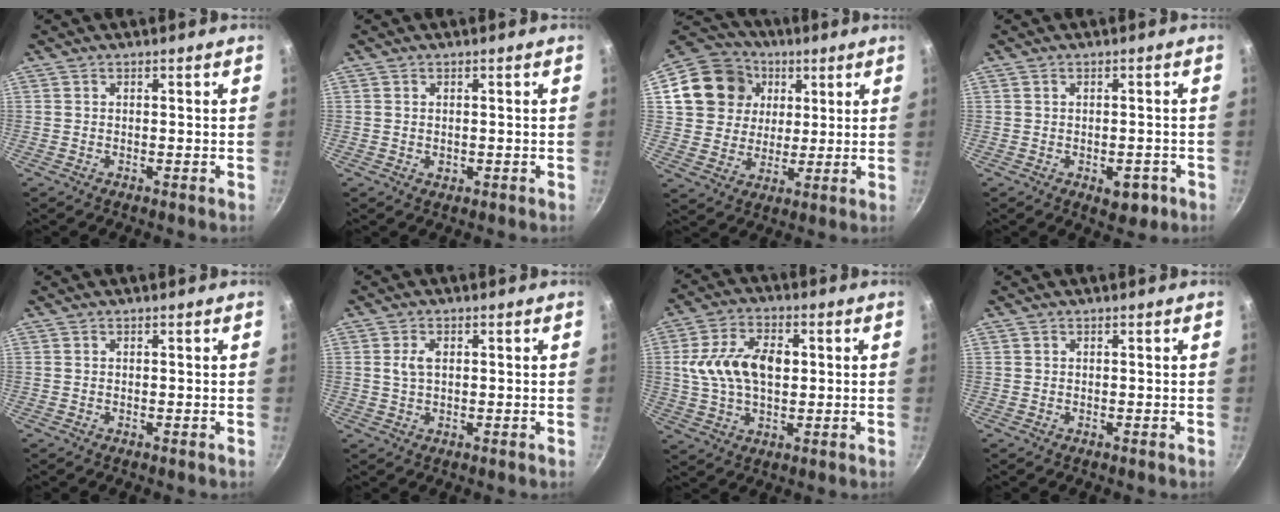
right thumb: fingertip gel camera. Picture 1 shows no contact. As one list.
[{"total": 1.0, "force": [0.0, 0.8, 0.5], "torque": [-0.006, 0.000, 0.001]}, {"total": 15.6, "force": [4.6, 13.6, 6.2], "torque": [-0.096, 0.013, 0.076]}, {"total": 4.6, "force": [-1.7, 2.7, 3.3], "torque": [-0.019, 0.016, -0.012]}, {"total": 0.0}, {"total": 3.1, "force": [0.5, 1.9, 2.4], "torque": [-0.039, 0.003, 0.010]}, {"total": 12.6, "force": [1.4, 7.8, 9.8], "torque": [-0.163, 0.013, 0.019]}, {"total": 0.0}]